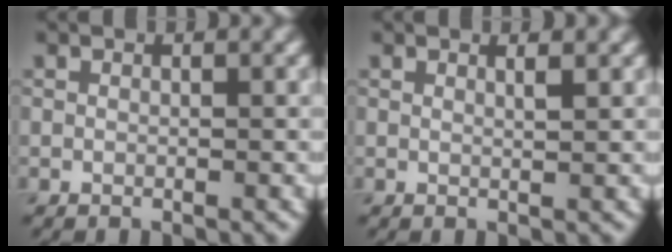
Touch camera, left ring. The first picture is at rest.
{"total": 1.1, "force": [0.6, 0.3, 0.8], "torque": [-0.004, 0.001, 0.006]}